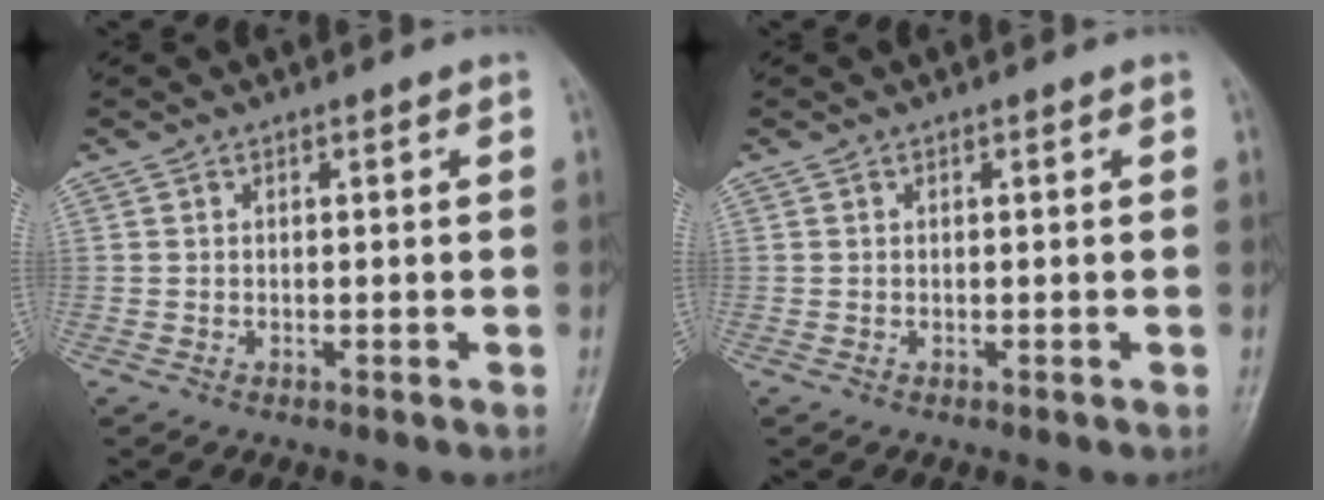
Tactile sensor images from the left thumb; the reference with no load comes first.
{"total": 0.0}